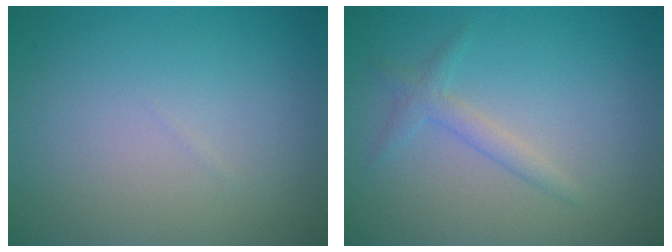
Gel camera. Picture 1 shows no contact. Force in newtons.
{"total": 1.6, "press": 1.6, "slide": 0.0}